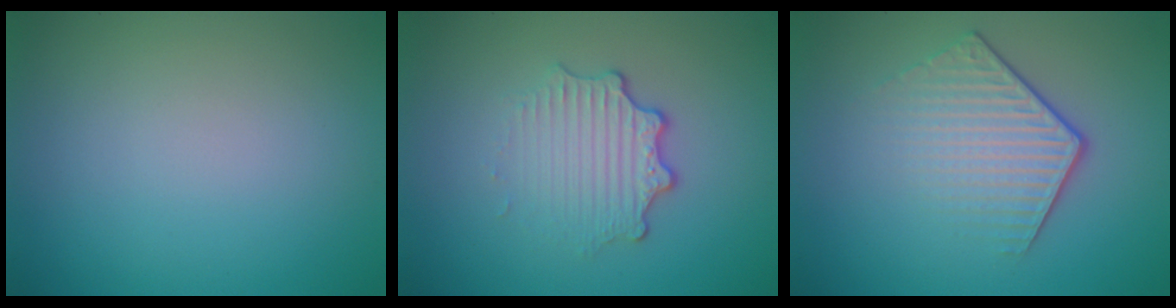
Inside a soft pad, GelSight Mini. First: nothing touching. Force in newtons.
{"total": 3.4, "press": 2.6, "slide": 2.2}
{"total": 4.3, "press": 3.0, "slide": 3.0}